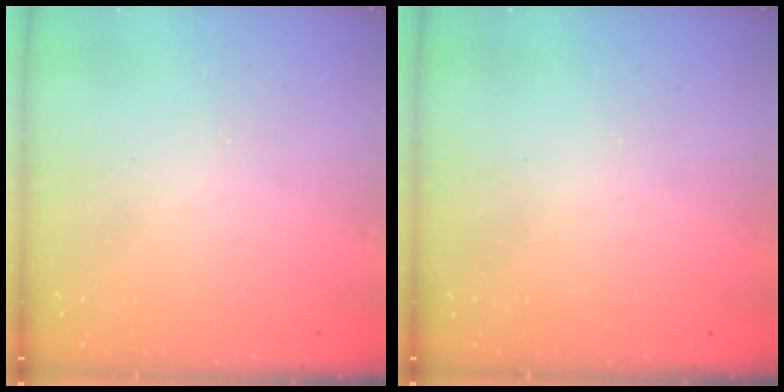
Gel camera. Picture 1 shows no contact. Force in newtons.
{"total": 0.0}